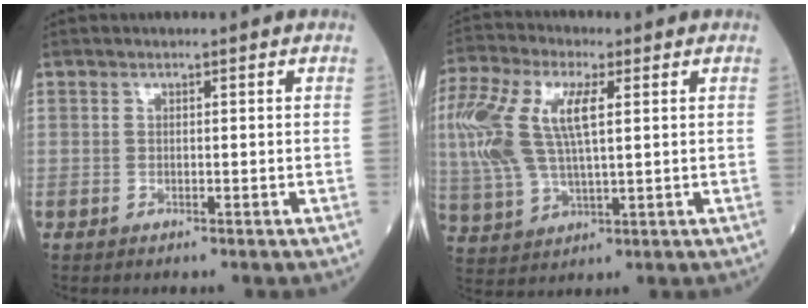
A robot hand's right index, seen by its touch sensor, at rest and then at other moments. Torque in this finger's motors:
{"motor_torque": [1.09, 0.62, 0.35, 0.21]}